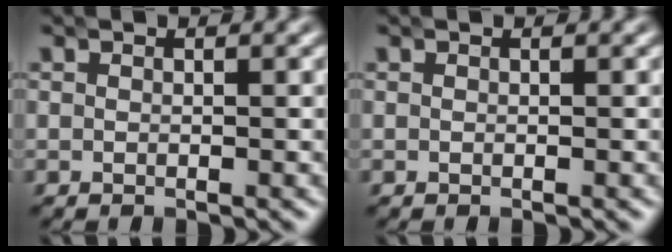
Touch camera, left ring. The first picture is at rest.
{"total": 0.0}